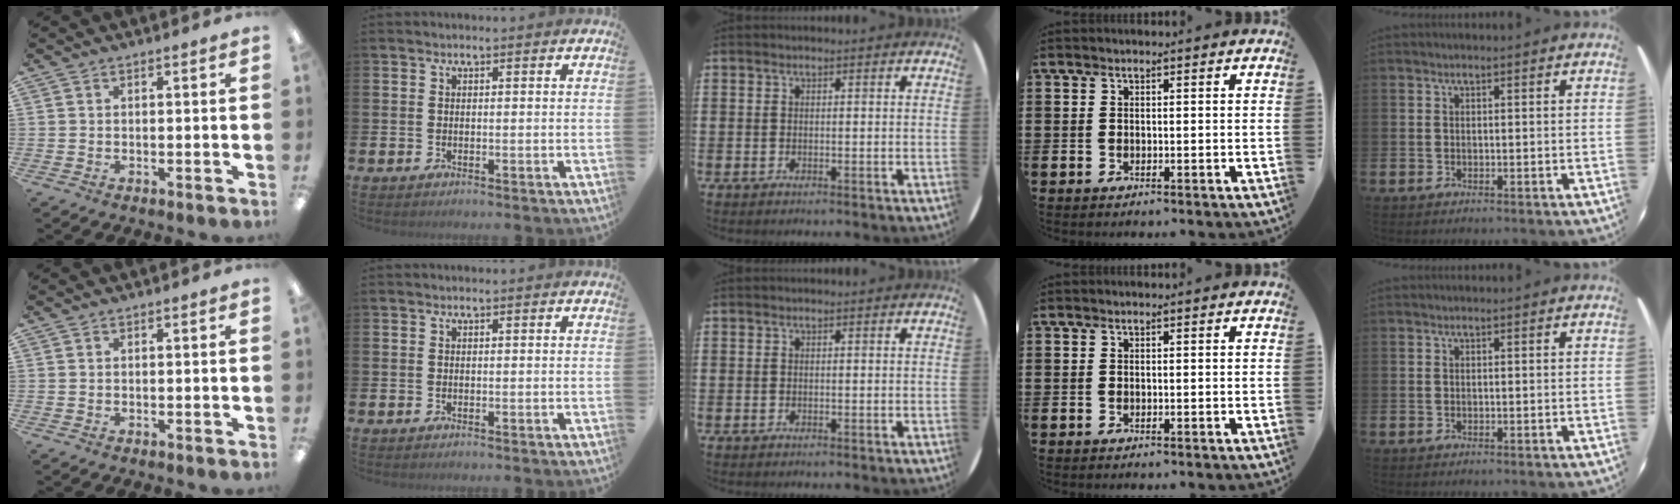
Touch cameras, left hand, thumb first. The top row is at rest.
{}